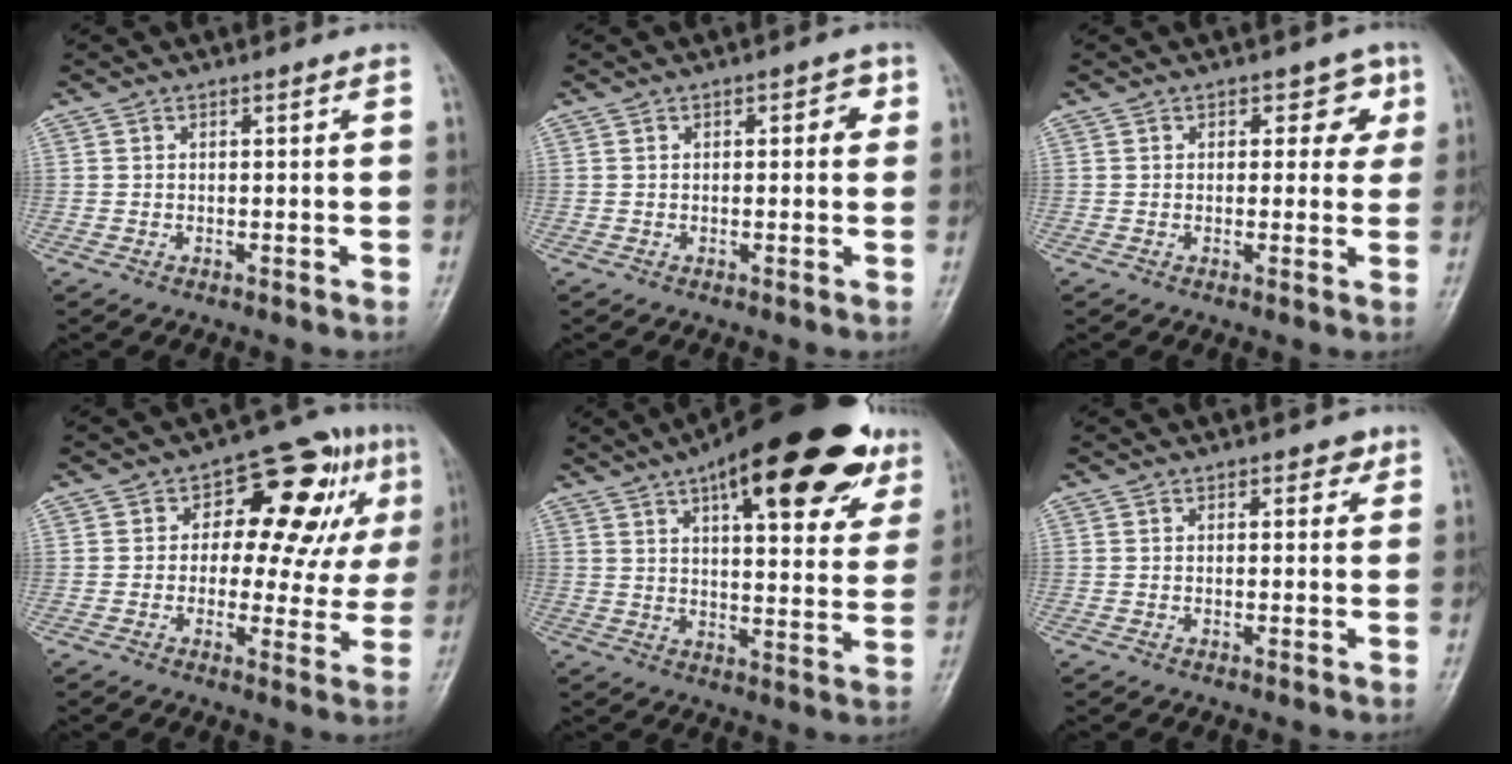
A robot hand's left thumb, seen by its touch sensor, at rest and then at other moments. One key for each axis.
{"total": 2.6, "fx": 0.7, "fy": 1.4, "fz": 2.0, "tx": -0.008, "ty": 0.003, "tz": 0.004}
{"total": 4.3, "fx": 1.5, "fy": 3.1, "fz": 2.5, "tx": 0.009, "ty": -0.002, "tz": 0.011}
{"total": 15.8, "fx": 4.5, "fy": 8.6, "fz": 12.5, "tx": -0.103, "ty": 0.015, "tz": 0.052}
{"total": 26.3, "fx": 15.2, "fy": 9.2, "fz": 19.5, "tx": -0.250, "ty": -0.019, "tz": 0.211}
{"total": 1.6, "fx": 1.0, "fy": 1.0, "fz": 0.7, "tx": 0.007, "ty": -0.003, "tz": 0.008}